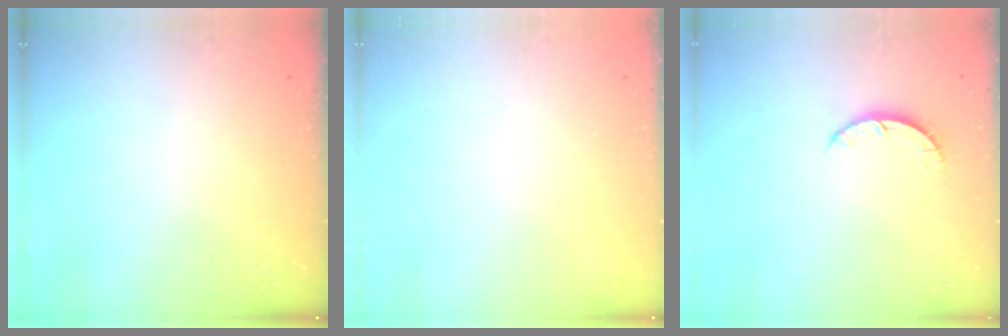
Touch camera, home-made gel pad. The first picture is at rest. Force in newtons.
{"total": 0.0}
{"total": 2.5, "press": 2.4, "slide": 0.4}